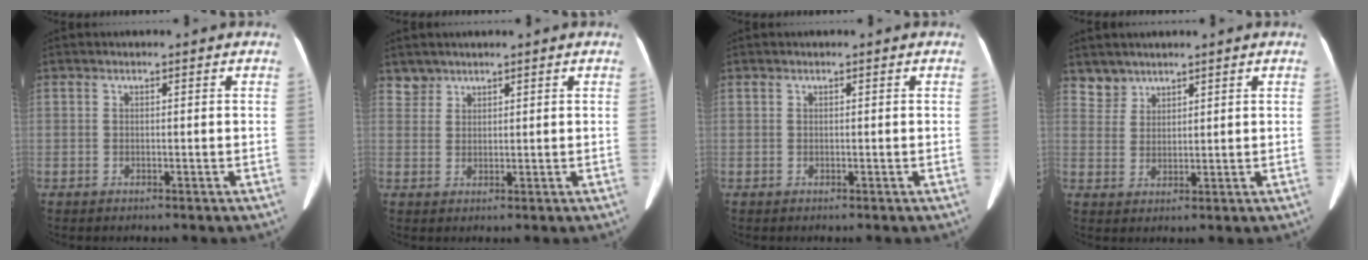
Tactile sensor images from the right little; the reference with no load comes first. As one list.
[{"total": 2.0, "force": [1.7, 0.9, -0.4], "torque": [0.011, 0.008, 0.031]}, {"total": 0.0}, {"total": 3.0, "force": [2.6, 1.4, -0.5], "torque": [0.014, 0.008, 0.050]}]